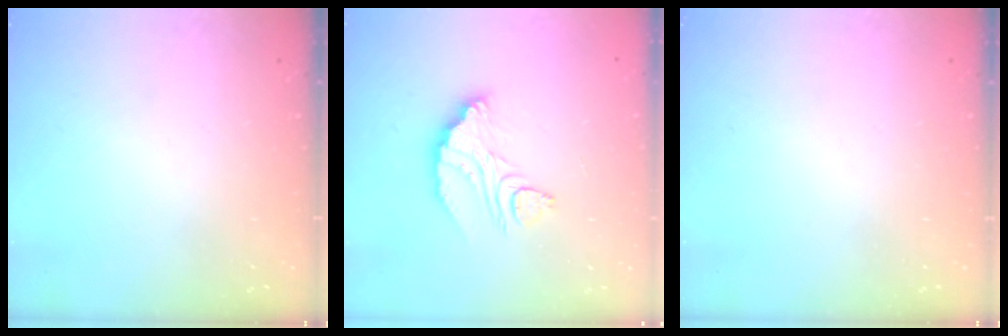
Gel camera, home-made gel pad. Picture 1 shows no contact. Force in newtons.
{"total": 10.8, "press": 10.8, "slide": 0.9}
{"total": 0.0}